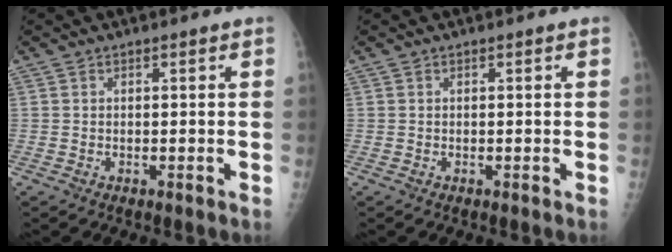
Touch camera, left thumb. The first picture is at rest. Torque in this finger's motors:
{"motor_torque": [-0.16, -0.04, -0.15, -0.01, 0.01]}